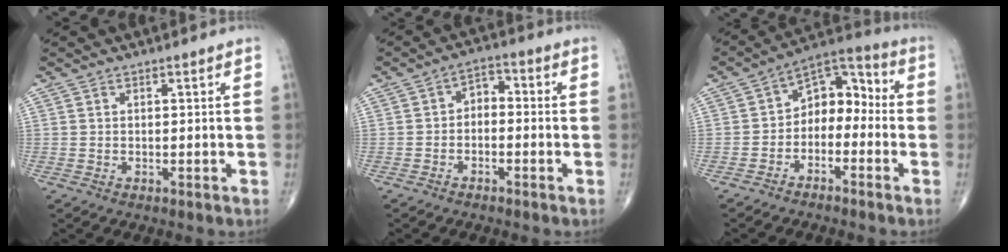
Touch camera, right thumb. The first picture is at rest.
{"total": 3.9, "force": [-1.1, 2.6, 2.7], "torque": [-0.028, 0.030, -0.030]}
{"total": 9.3, "force": [-2.2, 6.5, 6.2], "torque": [-0.060, 0.058, -0.054]}